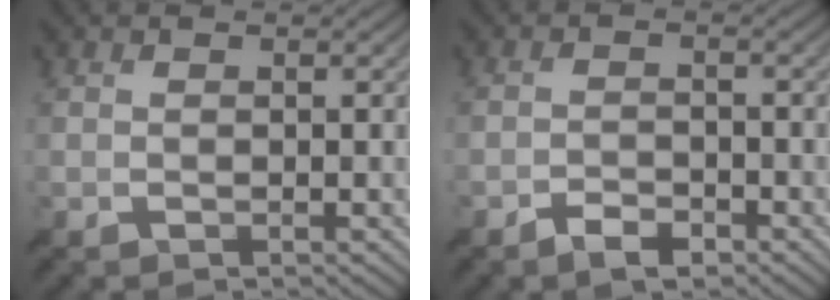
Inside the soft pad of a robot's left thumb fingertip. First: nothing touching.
{"total": 2.7, "force": [-2.3, 1.0, 1.2], "torque": [-0.021, -0.001, -0.042]}